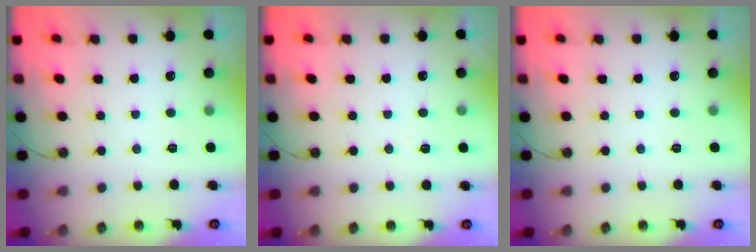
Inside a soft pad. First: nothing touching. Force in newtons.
{"total": 3.9, "press": 3.6, "slide": 1.6}
{"total": 0.0}